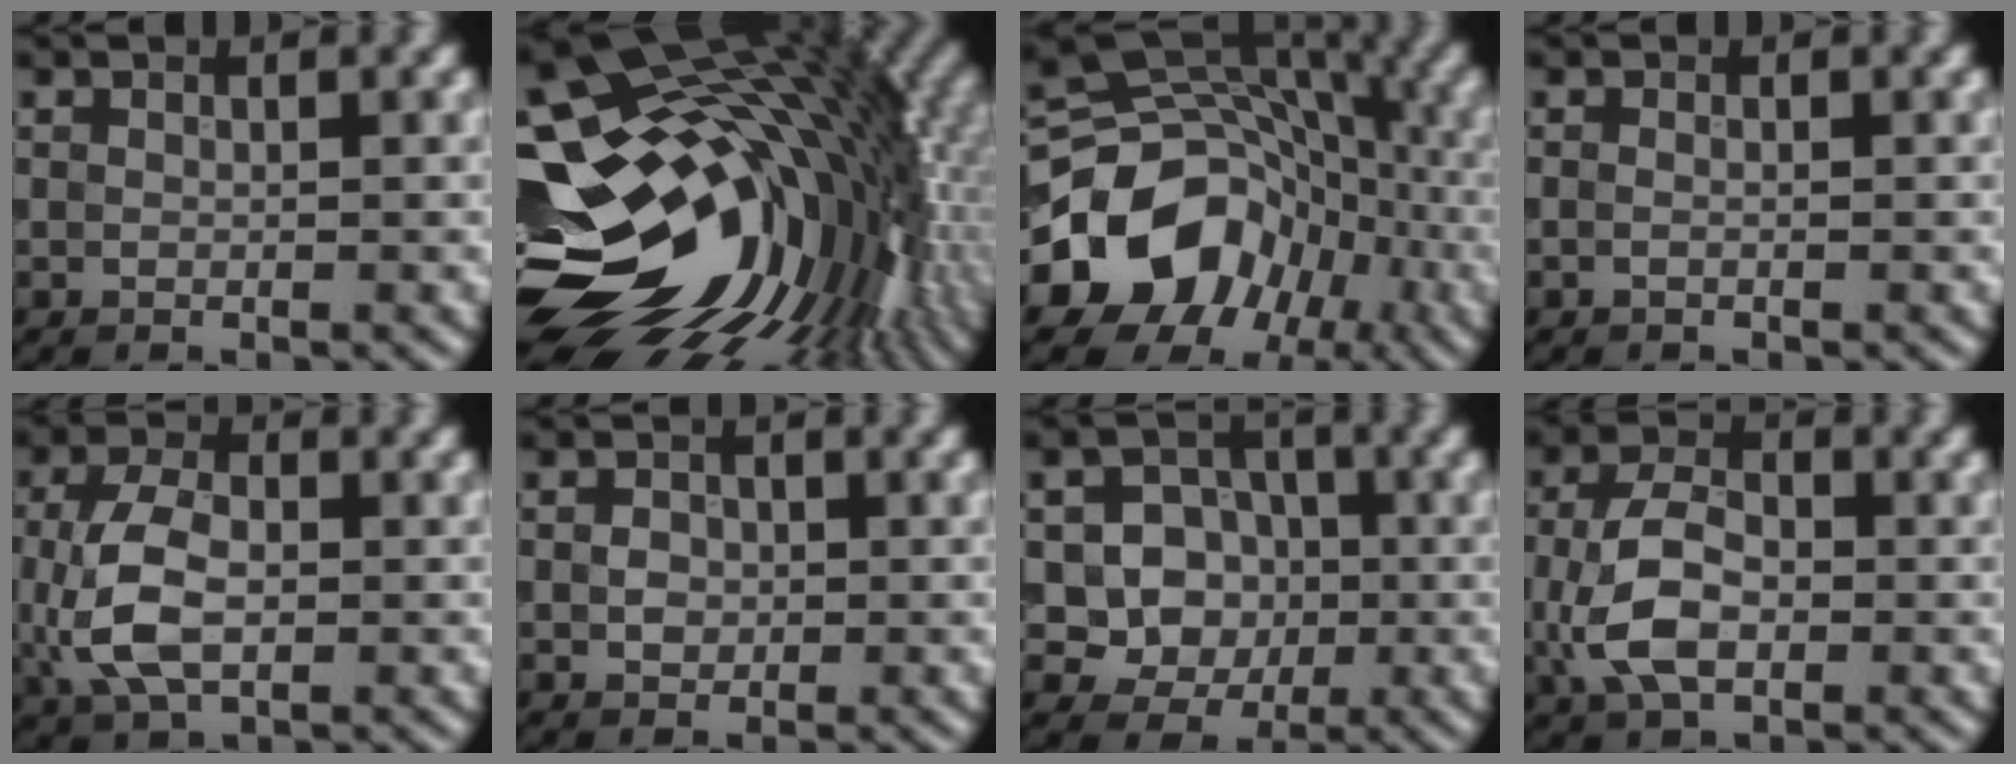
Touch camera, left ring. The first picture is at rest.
{"total": 19.5, "force": [-0.1, 12.6, 14.9], "torque": [-0.229, -0.027, 0.016]}
{"total": 15.2, "force": [-5.4, 12.5, 6.8], "torque": [-0.116, -0.009, -0.113]}
{"total": 0.6, "force": [-0.1, 0.3, 0.5], "torque": [-0.008, -0.008, -0.011]}
{"total": 6.1, "force": [-0.5, 3.6, 4.8], "torque": [-0.111, -0.004, -0.011]}
{"total": 1.6, "force": [0.0, 1.4, 0.9], "torque": [-0.016, 0.000, -0.005]}
{"total": 7.3, "force": [-0.4, 6.6, 3.1], "torque": [-0.039, 0.008, -0.032]}
{"total": 5.9, "force": [-1.1, 3.6, 4.5], "torque": [-0.101, -0.003, -0.024]}